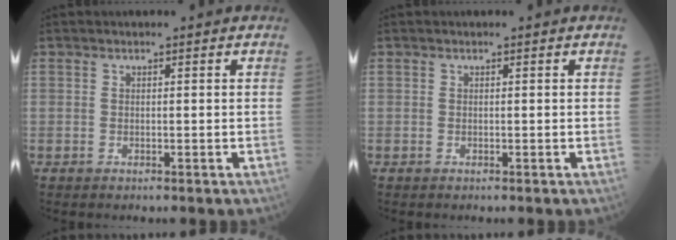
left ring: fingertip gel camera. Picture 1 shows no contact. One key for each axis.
{"total": 0.0}